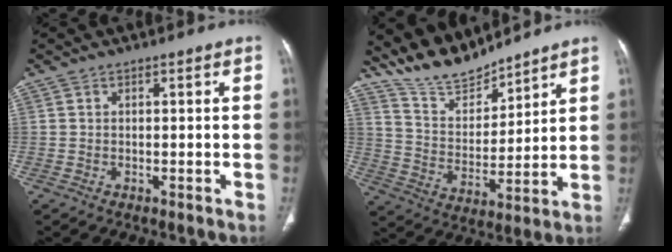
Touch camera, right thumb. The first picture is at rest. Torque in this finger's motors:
{"motor_torque": [-0.48, 0.51, -0.41, 0.71, 0.01]}